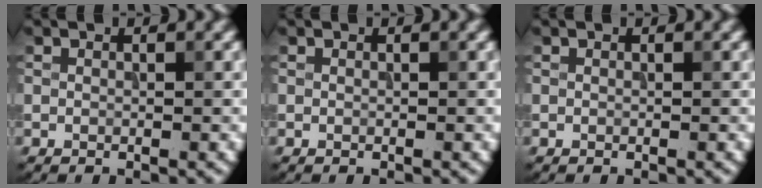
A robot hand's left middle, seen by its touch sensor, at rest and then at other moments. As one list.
[{"total": 0.0}, {"total": 0.0}]